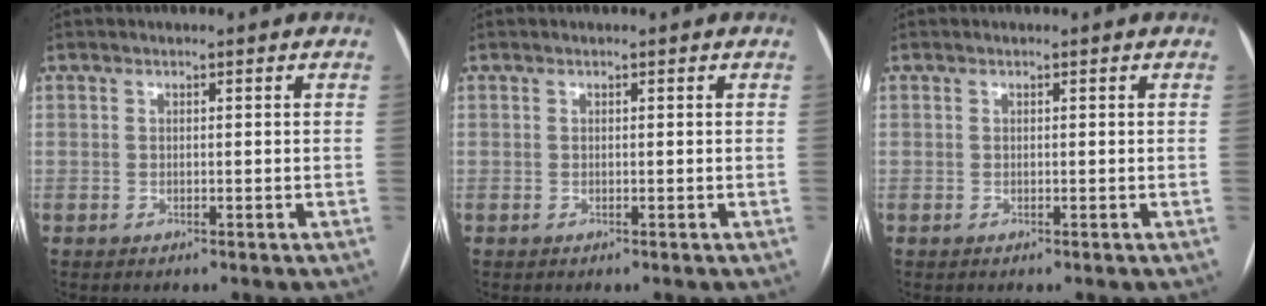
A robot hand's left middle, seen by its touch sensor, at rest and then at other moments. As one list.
[{"total": 0.0}, {"total": 0.0}]